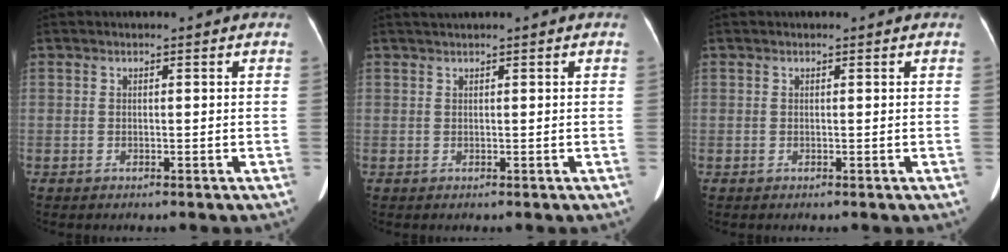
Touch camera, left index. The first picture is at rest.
{"total": 1.2, "force": [1.1, -0.4, 0.5], "torque": [-0.010, 0.012, 0.025]}
{"total": 0.9, "force": [0.8, 0.1, 0.3], "torque": [-0.009, 0.012, 0.012]}